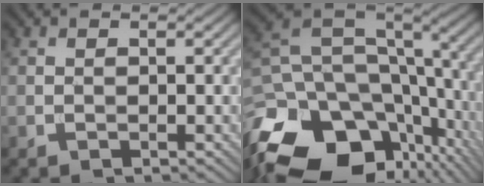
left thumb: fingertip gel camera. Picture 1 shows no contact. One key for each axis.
{"total": 21.5, "fx": -11.0, "fy": 15.0, "fz": 10.8, "tx": -0.245, "ty": -0.024, "tz": -0.138}